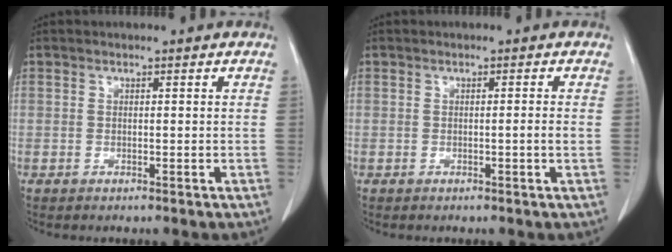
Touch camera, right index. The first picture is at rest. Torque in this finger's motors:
{"motor_torque": [0.32, -0.22, 0.03, 0.03]}